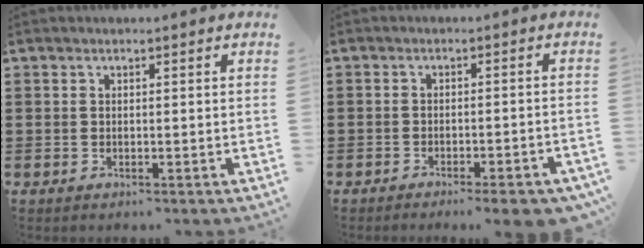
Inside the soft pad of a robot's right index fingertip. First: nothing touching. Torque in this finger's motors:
{"motor_torque": [1.33, -0.81, -0.45, -0.16]}